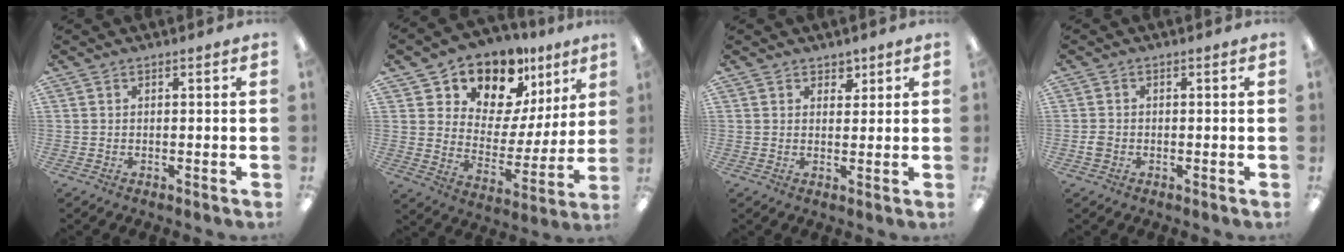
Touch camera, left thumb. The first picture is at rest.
{"total": 13.5, "force": [11.1, 6.9, 3.4], "torque": [-0.073, -0.094, 0.202]}
{"total": 2.9, "force": [2.0, 2.1, 0.4], "torque": [0.003, -0.005, 0.033]}
{"total": 1.9, "force": [-0.4, 1.6, 0.9], "torque": [-0.015, 0.004, -0.008]}